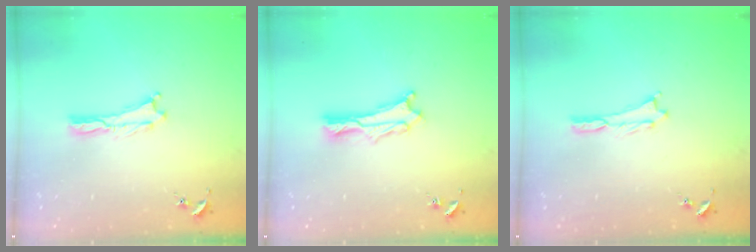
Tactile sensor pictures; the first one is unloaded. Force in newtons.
{"total": 1.5, "press": 1.4, "slide": 0.2}
{"total": 0.0}